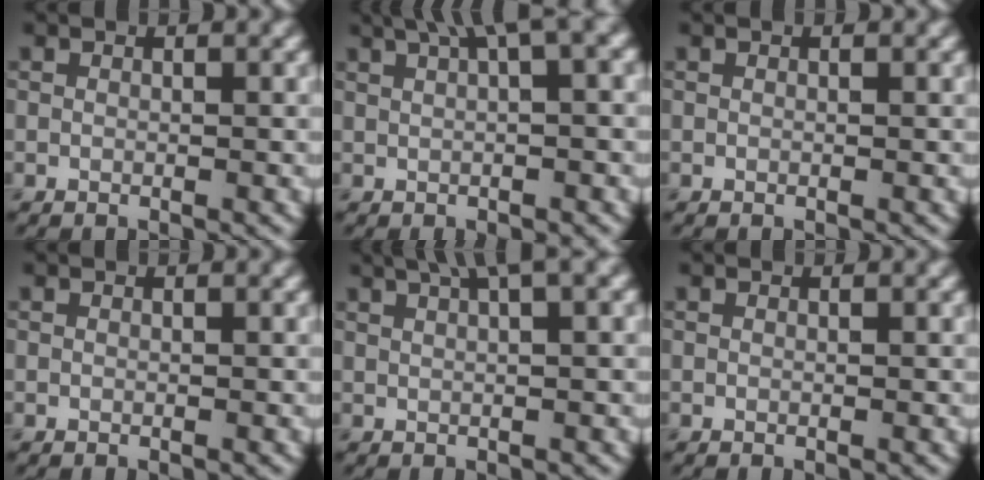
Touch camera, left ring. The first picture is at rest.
{"total": 5.1, "force": [3.0, 1.0, 4.1], "torque": [-0.052, 0.023, 0.049]}
{"total": 0.0}
{"total": 0.0}
{"total": 4.3, "force": [2.8, 0.7, 3.3], "torque": [-0.045, 0.018, 0.044]}
{"total": 0.0}